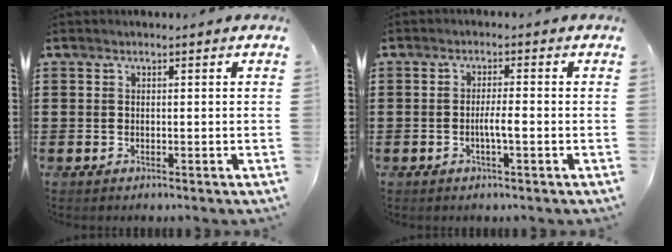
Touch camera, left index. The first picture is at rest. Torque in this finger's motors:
{"motor_torque": [0.08, 0.05, 0.08, 0.06]}